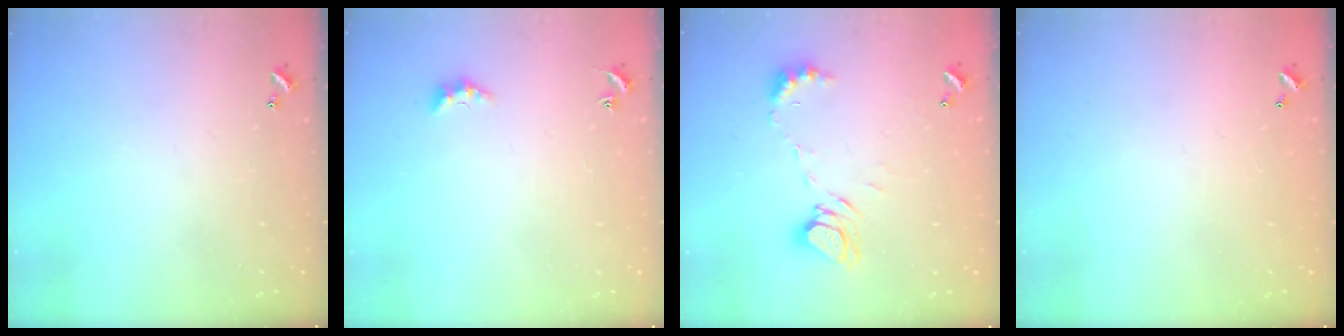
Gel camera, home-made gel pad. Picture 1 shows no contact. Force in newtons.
{"total": 2.4, "press": 2.4, "slide": 0.6}
{"total": 8.4, "press": 8.4, "slide": 1.0}
{"total": 2.8, "press": 2.8, "slide": 0.1}